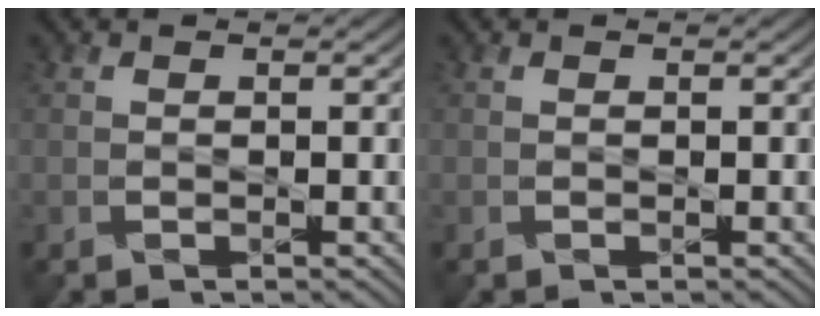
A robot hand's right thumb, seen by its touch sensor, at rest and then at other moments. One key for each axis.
{"total": 0.0}